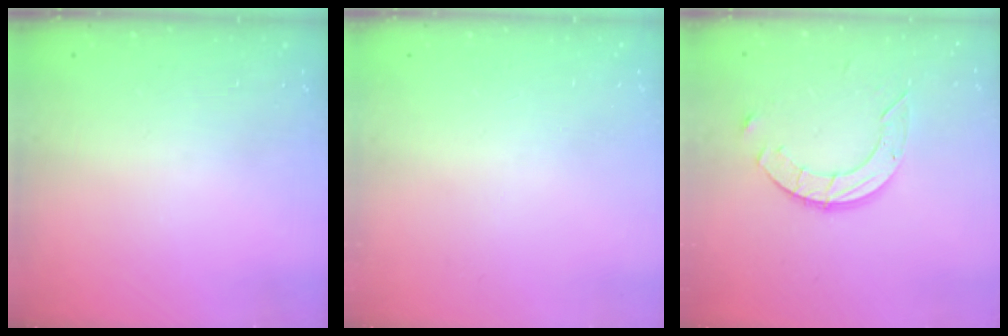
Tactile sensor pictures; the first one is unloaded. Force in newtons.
{"total": 0.0}
{"total": 9.0, "press": 9.0, "slide": 0.7}